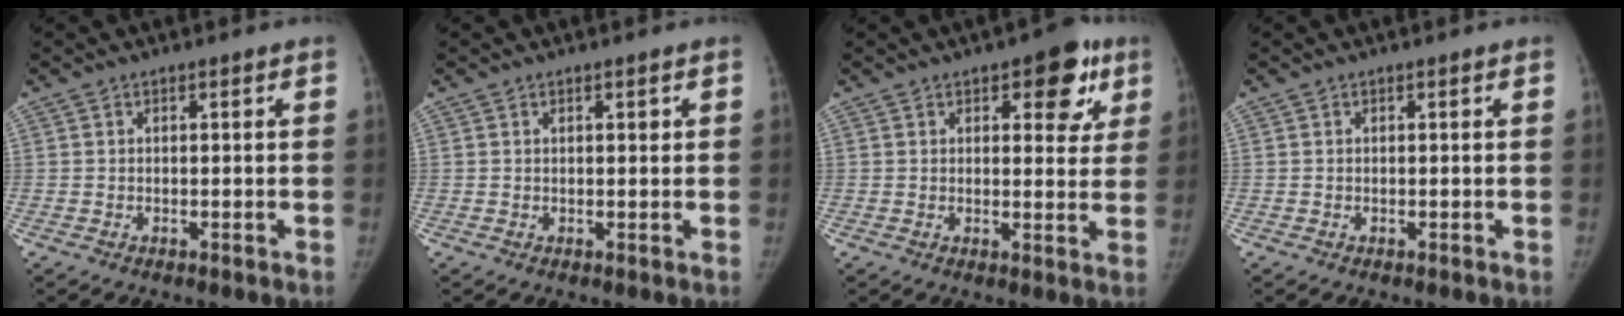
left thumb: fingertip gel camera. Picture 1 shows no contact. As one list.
[{"total": 0.9, "force": [0.4, 0.3, 0.7], "torque": [-0.007, 0.000, 0.006]}, {"total": 9.0, "force": [4.3, 4.5, 6.5], "torque": [-0.037, -0.011, 0.047]}, {"total": 0.0}]